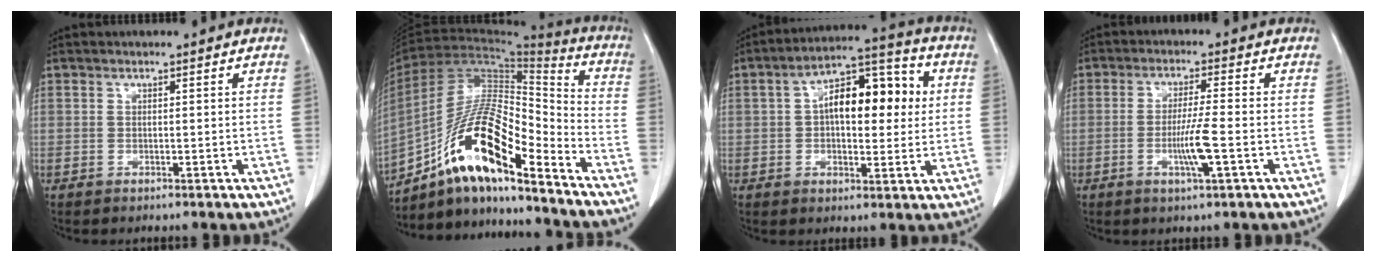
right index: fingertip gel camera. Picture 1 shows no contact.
{"total": 17.4, "force": [-11.2, 3.4, 12.9], "torque": [-0.244, 0.017, -0.196]}
{"total": 13.2, "force": [1.9, 5.9, 11.7], "torque": [-0.180, 0.040, 0.027]}
{"total": 5.8, "force": [-1.7, -0.3, 5.6], "torque": [-0.103, -0.011, -0.032]}